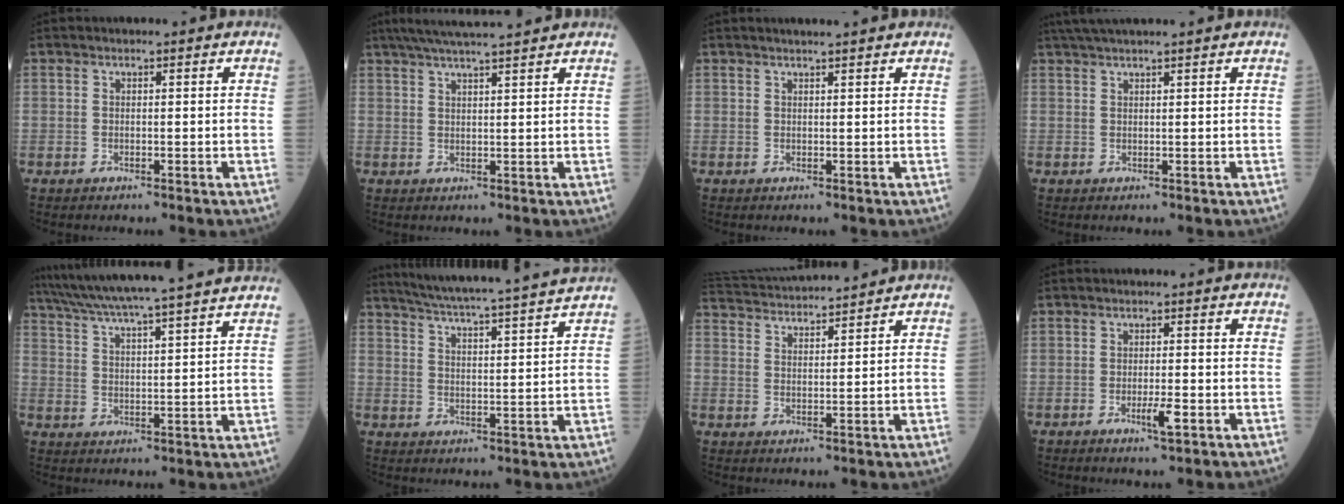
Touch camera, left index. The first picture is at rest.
{"total": 8.9, "force": [7.7, -0.2, 4.6], "torque": [-0.076, 0.028, 0.110]}
{"total": 3.3, "force": [2.9, 0.1, 1.5], "torque": [-0.020, 0.016, 0.037]}
{"total": 5.5, "force": [4.7, -0.6, 2.8], "torque": [-0.044, 0.029, 0.077]}
{"total": 23.3, "force": [20.9, -0.7, 10.3], "torque": [-0.178, -0.004, 0.289]}
{"total": 17.7, "force": [16.2, -1.5, 7.0], "torque": [-0.126, -0.020, 0.223]}
{"total": 12.4, "force": [11.8, 0.4, 3.6], "torque": [-0.081, 0.032, 0.191]}
{"total": 3.1, "force": [-1.3, 0.4, 2.8], "torque": [-0.050, -0.002, -0.020]}